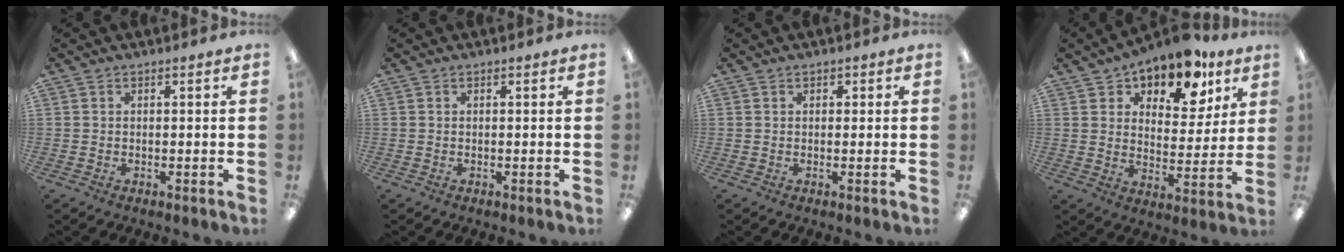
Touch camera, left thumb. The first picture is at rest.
{"total": 0.0}
{"total": 0.8, "force": [0.4, 0.7, 0.1], "torque": [-0.002, 0.003, 0.006]}
{"total": 14.1, "force": [11.1, 6.4, 5.9], "torque": [-0.089, -0.077, 0.191]}